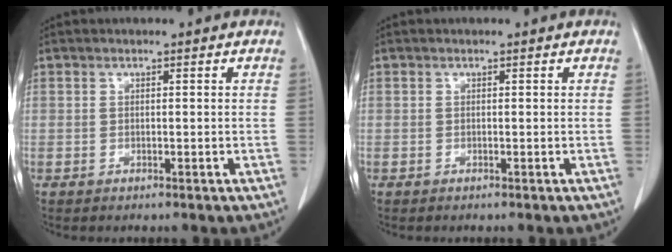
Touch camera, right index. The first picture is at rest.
{"total": 0.0}